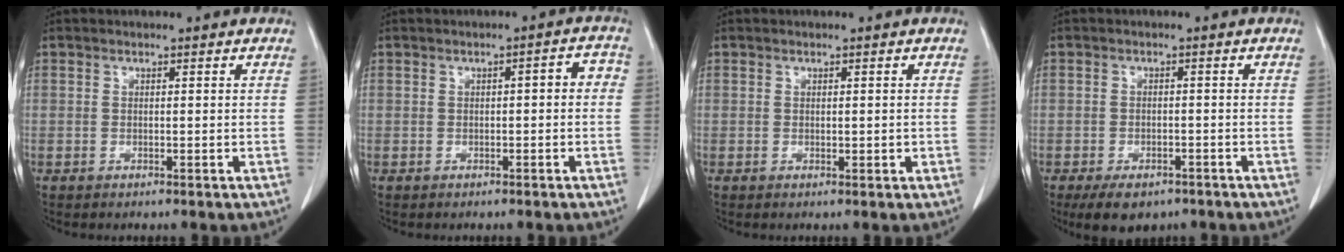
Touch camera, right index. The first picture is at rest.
{"total": 2.8, "force": [-0.2, 0.9, 2.6], "torque": [-0.031, 0.017, -0.004]}
{"total": 1.1, "force": [-0.1, 0.4, 1.0], "torque": [-0.016, -0.002, 0.005]}
{"total": 6.4, "force": [-4.5, 3.5, 2.9], "torque": [-0.042, -0.002, -0.065]}